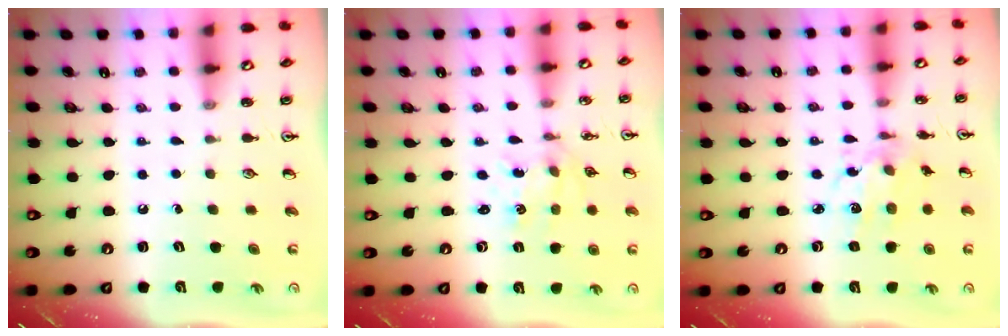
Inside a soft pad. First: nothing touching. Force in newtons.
{"total": 1.2, "press": 1.2, "slide": 0.2}
{"total": 7.8, "press": 7.7, "slide": 0.7}